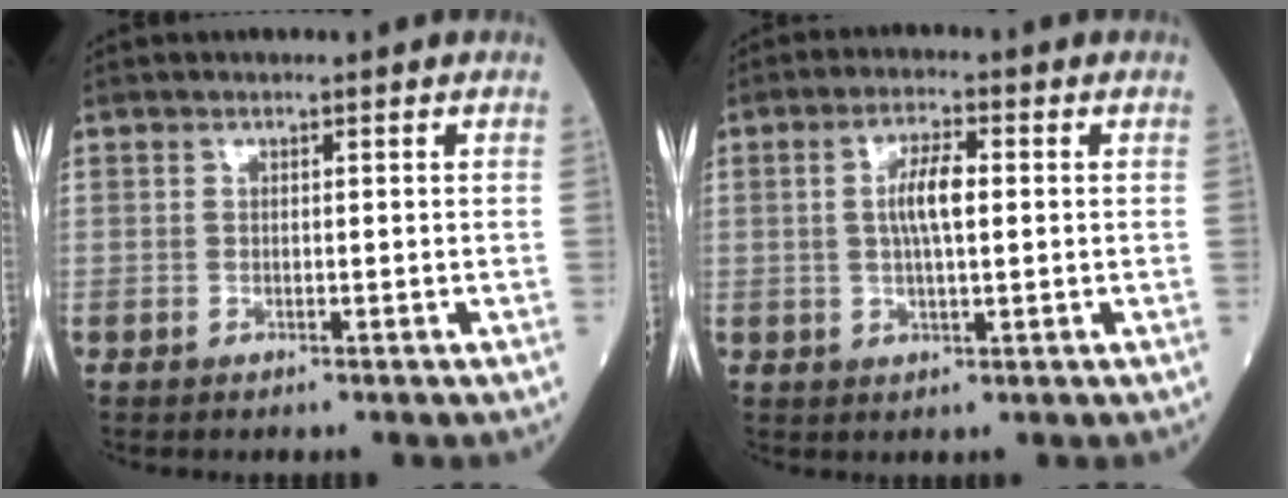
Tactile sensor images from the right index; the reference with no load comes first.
{"total": 5.4, "force": [0.6, 1.3, 5.2], "torque": [-0.101, 0.009, 0.010]}